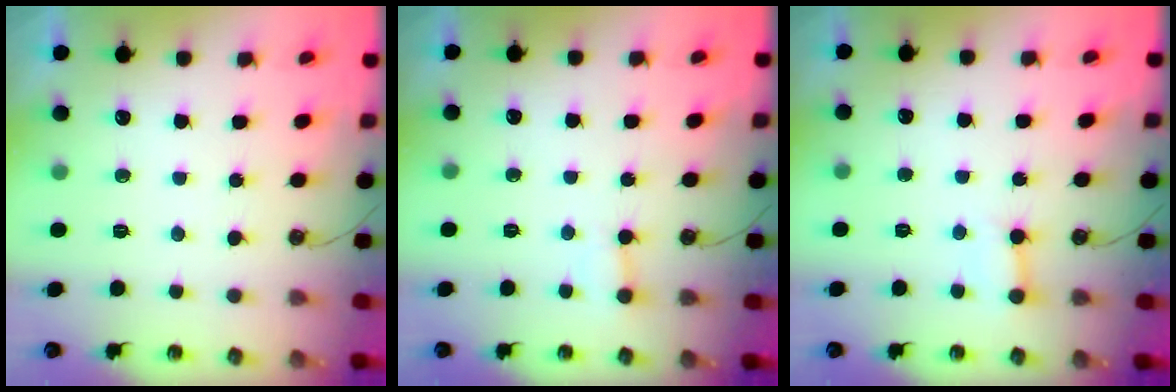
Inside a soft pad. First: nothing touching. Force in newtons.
{"total": 2.0, "press": 2.0, "slide": 0.0}
{"total": 5.0, "press": 5.0, "slide": 0.4}